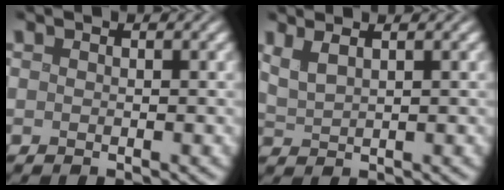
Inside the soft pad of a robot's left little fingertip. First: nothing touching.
{"total": 2.5, "force": [1.6, 0.8, 1.7], "torque": [-0.028, 0.007, 0.029]}